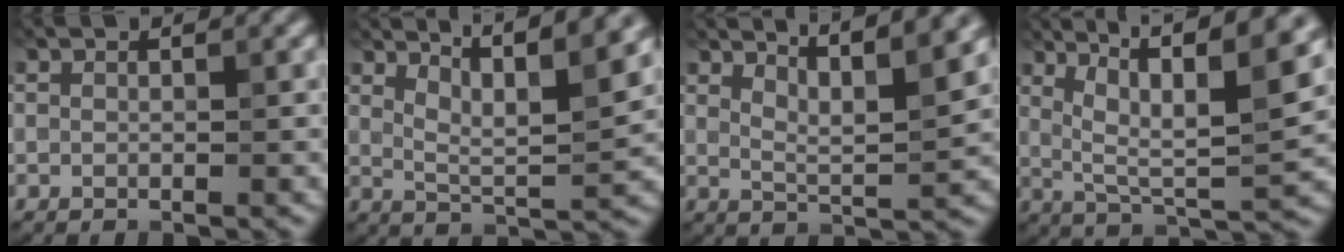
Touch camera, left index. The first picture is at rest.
{"total": 7.1, "force": [4.7, 1.4, 5.1], "torque": [-0.075, 0.006, 0.076]}
{"total": 6.1, "force": [4.3, 1.1, 4.2], "torque": [-0.059, 0.006, 0.063]}
{"total": 10.8, "force": [5.3, 2.8, 8.9], "torque": [-0.142, 0.009, 0.091]}